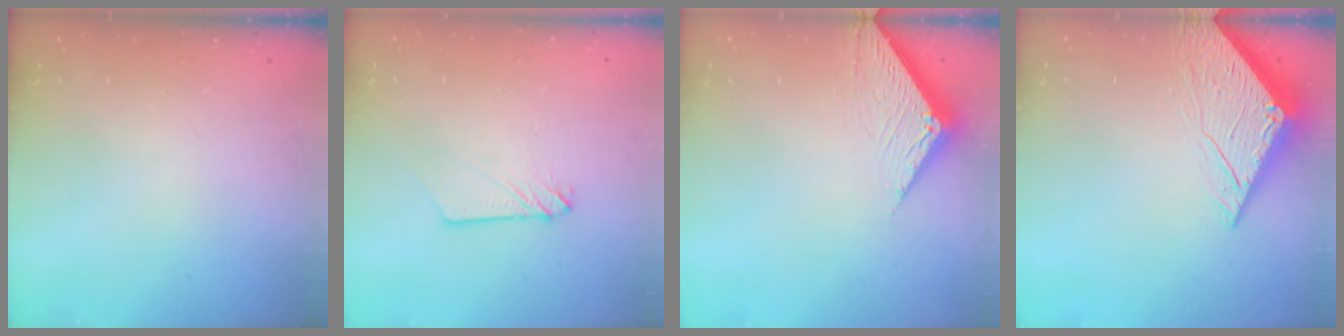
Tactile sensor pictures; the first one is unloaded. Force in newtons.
{"total": 2.3, "press": 2.3, "slide": 0.2}
{"total": 6.0, "press": 6.0, "slide": 0.5}
{"total": 6.7, "press": 6.7, "slide": 0.5}